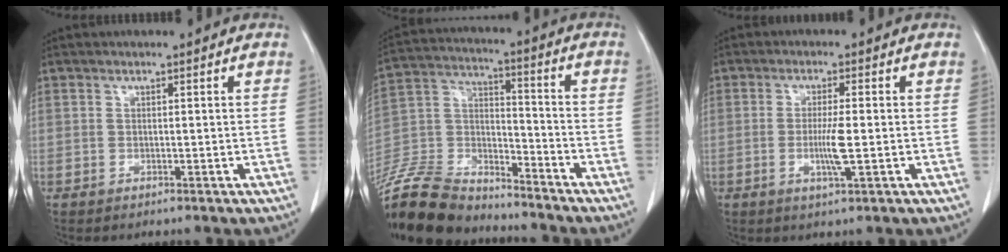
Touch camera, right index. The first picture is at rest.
{"total": 19.6, "force": [-17.9, 5.5, 5.9], "torque": [-0.146, 0.005, -0.316]}
{"total": 4.4, "force": [-0.8, 0.0, 4.4], "torque": [-0.084, -0.008, -0.016]}